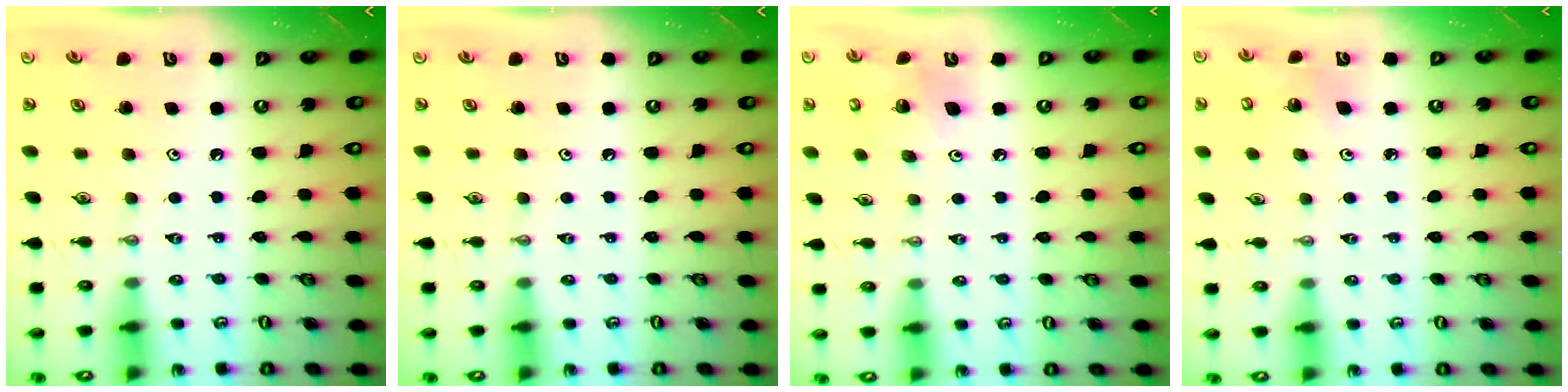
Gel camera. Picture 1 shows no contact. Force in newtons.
{"total": 0.0}
{"total": 10.5, "press": 10.3, "slide": 2.1}
{"total": 5.8, "press": 5.7, "slide": 1.2}